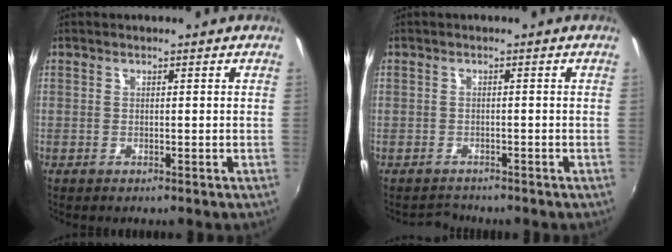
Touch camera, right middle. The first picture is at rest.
{"total": 1.9, "force": [-1.8, 0.7, -0.4], "torque": [-0.003, 0.004, -0.032]}